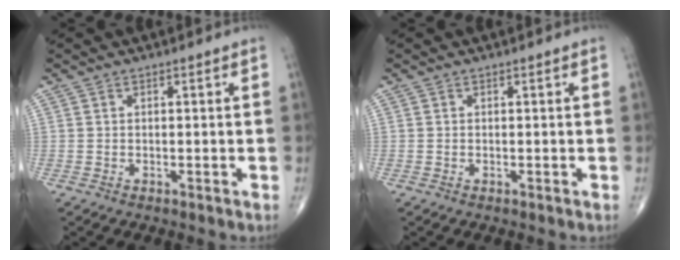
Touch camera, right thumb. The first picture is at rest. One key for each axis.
{"total": 0.0}